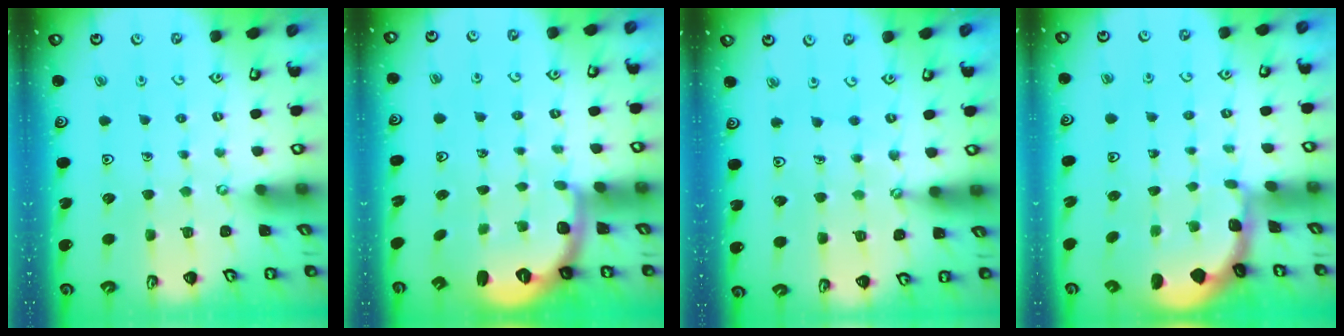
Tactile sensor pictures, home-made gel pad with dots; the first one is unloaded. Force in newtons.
{"total": 2.5, "press": 1.9, "slide": 1.6}
{"total": 2.5, "press": 2.5, "slide": 0.2}
{"total": 1.3, "press": 1.2, "slide": 0.2}